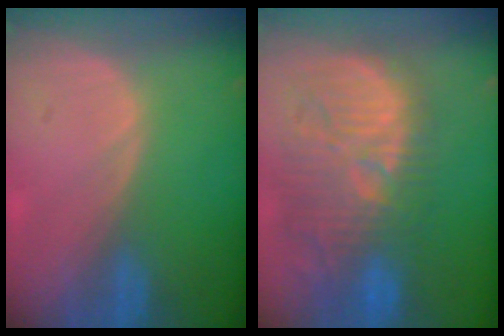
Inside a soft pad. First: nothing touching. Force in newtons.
{"total": 12.8, "press": 12.1, "slide": 4.2}